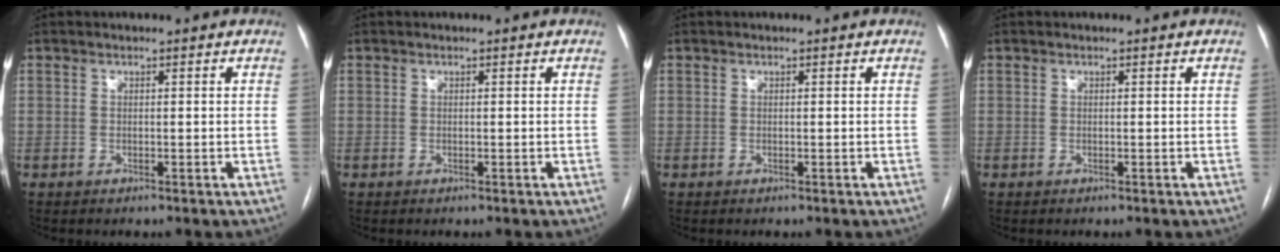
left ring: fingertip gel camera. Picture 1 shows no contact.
{"total": 0.0}
{"total": 0.0}
{"total": 0.0}